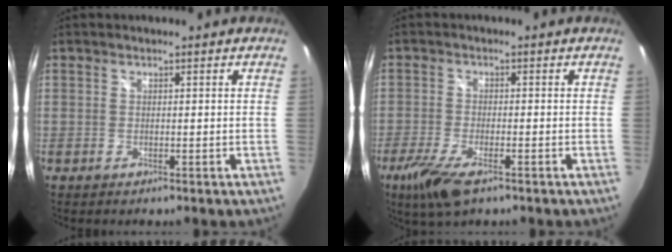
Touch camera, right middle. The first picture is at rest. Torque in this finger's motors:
{"motor_torque": [0.84, -0.81, 0.22, 0.10]}